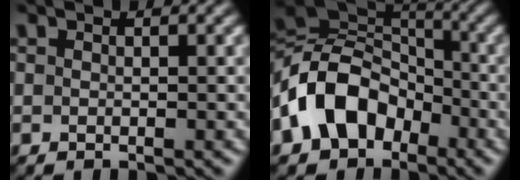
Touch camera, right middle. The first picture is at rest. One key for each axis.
{"total": 9.7, "fx": -4.0, "fy": 7.0, "fz": 5.5, "tx": -0.099, "ty": 0.008, "tz": -0.094}